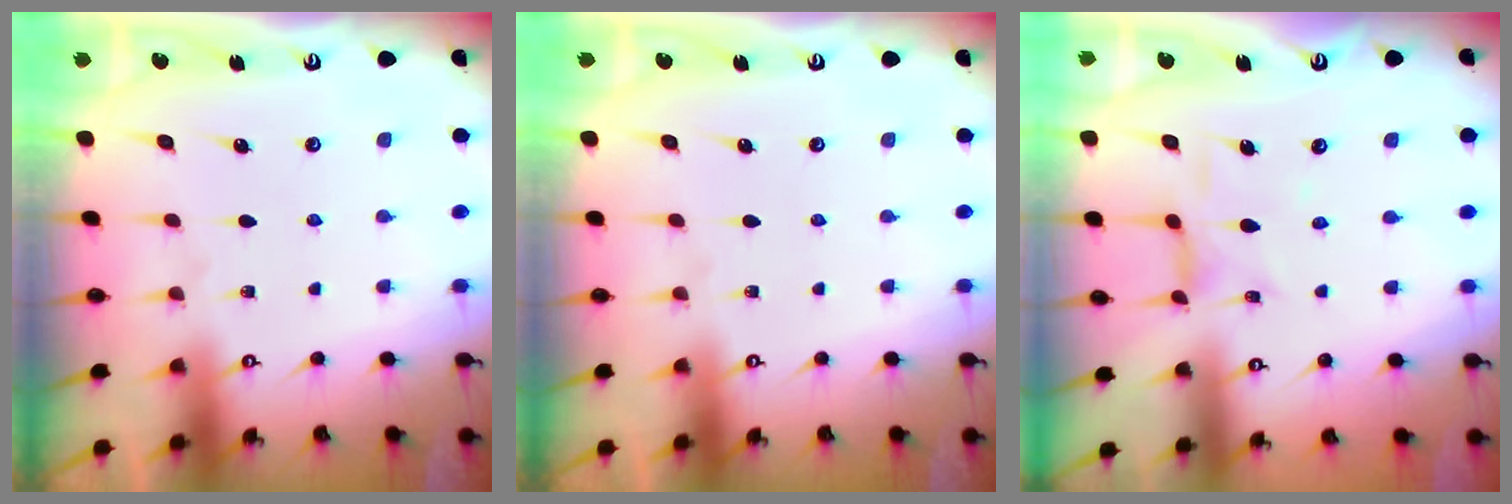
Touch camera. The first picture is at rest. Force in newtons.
{"total": 0.0}
{"total": 5.8, "press": 5.8, "slide": 0.5}